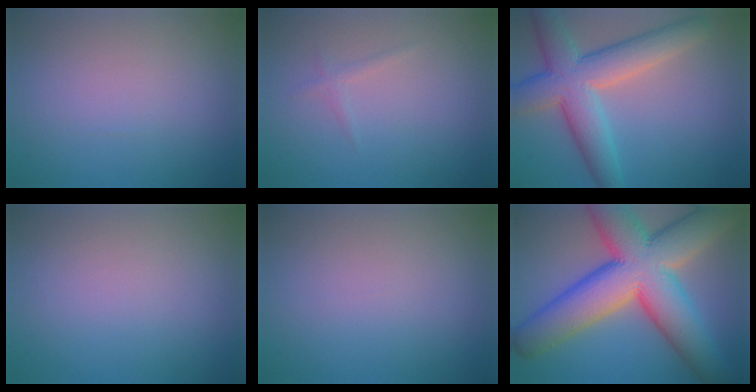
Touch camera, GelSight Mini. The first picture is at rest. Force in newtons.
{"total": 0.8, "press": 0.8, "slide": 0.1}
{"total": 7.9, "press": 7.9, "slide": 0.3}
{"total": 0.0}
{"total": 0.0}
{"total": 15.3, "press": 15.2, "slide": 0.9}